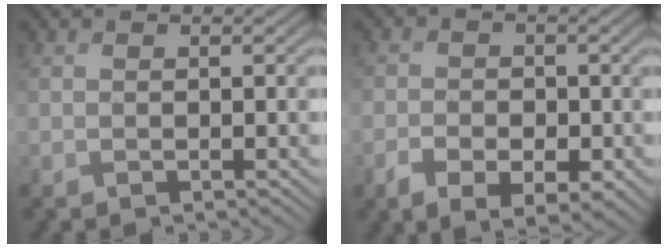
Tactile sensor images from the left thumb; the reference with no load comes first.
{"total": 5.0, "force": [-3.2, 2.8, 2.7], "torque": [-0.044, -0.017, -0.046]}